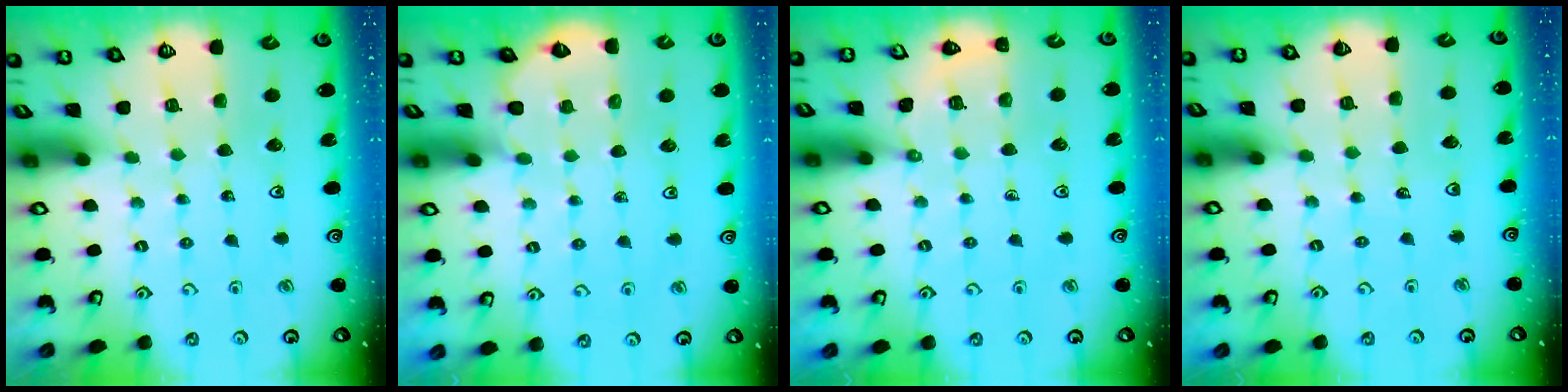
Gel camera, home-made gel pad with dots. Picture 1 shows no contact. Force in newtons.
{"total": 3.3, "press": 3.3, "slide": 0.4}
{"total": 6.4, "press": 6.1, "slide": 1.8}
{"total": 1.6, "press": 1.6, "slide": 0.2}